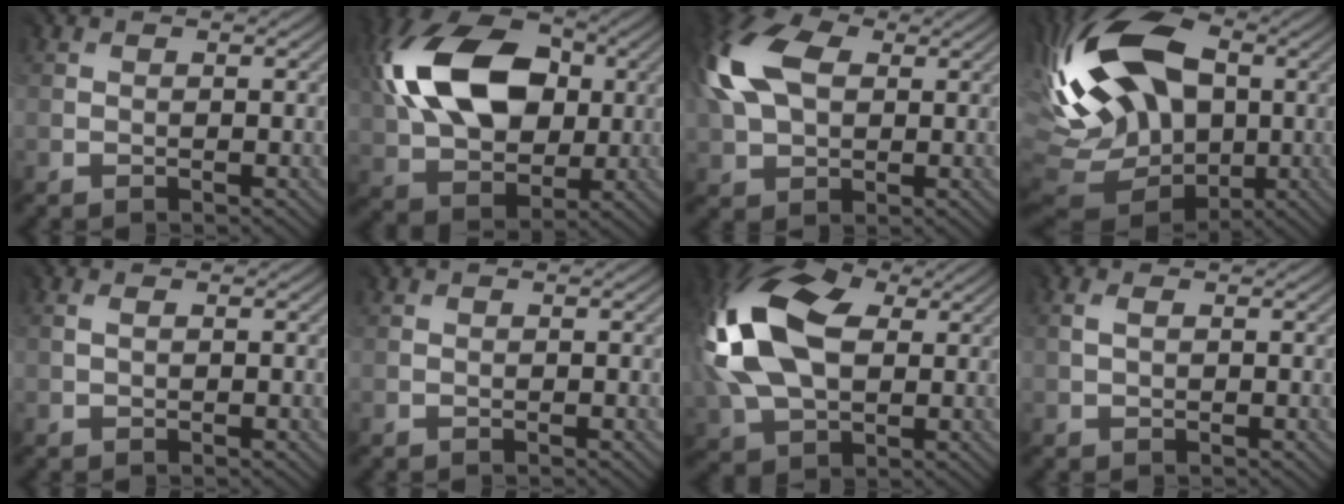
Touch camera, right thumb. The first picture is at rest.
{"total": 15.7, "force": [4.1, 10.7, 10.7], "torque": [-0.241, 0.036, 0.065]}
{"total": 12.9, "force": [3.3, 8.7, 8.9], "torque": [-0.225, 0.018, 0.065]}
{"total": 19.4, "force": [3.4, 12.6, 14.4], "torque": [-0.323, 0.013, 0.064]}
{"total": 0.9, "force": [0.3, 0.5, 0.6], "torque": [-0.013, 0.001, 0.011]}
{"total": 0.0}
{"total": 16.4, "force": [4.1, 11.2, 11.3], "torque": [-0.284, 0.003, 0.091]}
{"total": 1.6, "force": [0.6, 1.1, 1.0], "torque": [-0.023, 0.001, 0.017]}